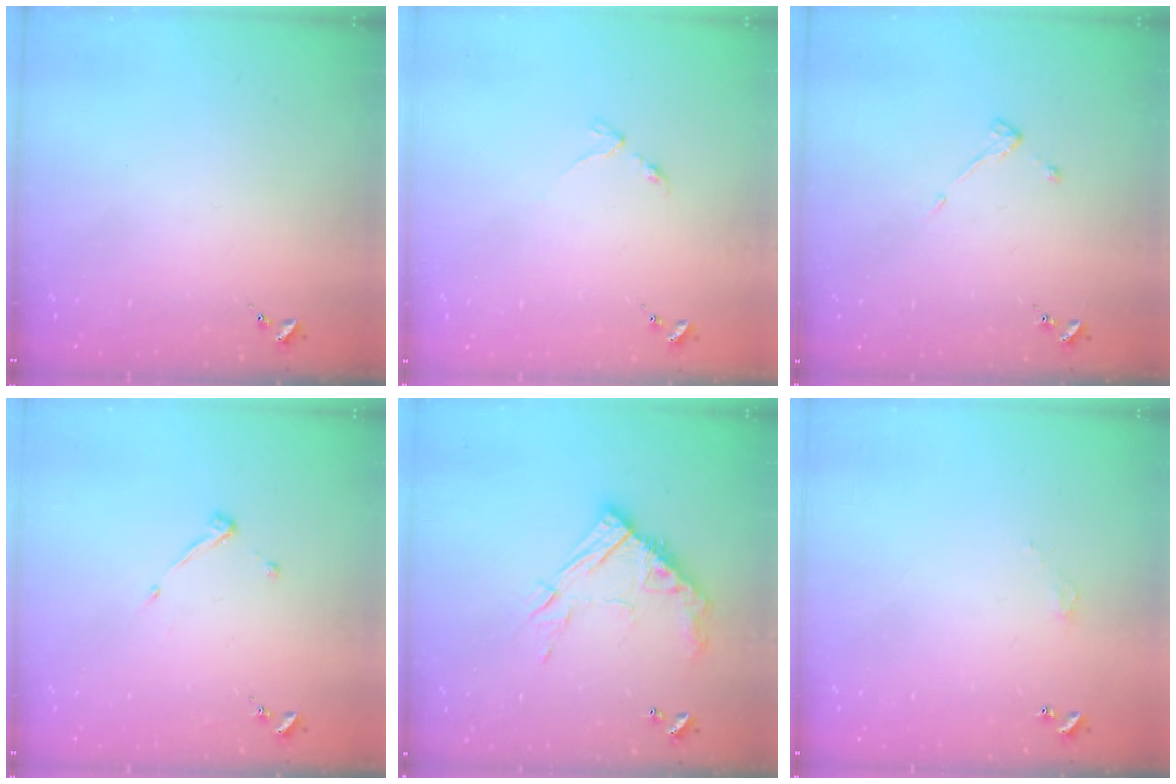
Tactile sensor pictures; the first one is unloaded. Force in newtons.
{"total": 3.2, "press": 3.1, "slide": 0.5}
{"total": 2.9, "press": 2.9, "slide": 0.5}
{"total": 4.0, "press": 4.0, "slide": 0.6}
{"total": 12.5, "press": 12.5, "slide": 1.0}
{"total": 2.7, "press": 2.7, "slide": 0.2}